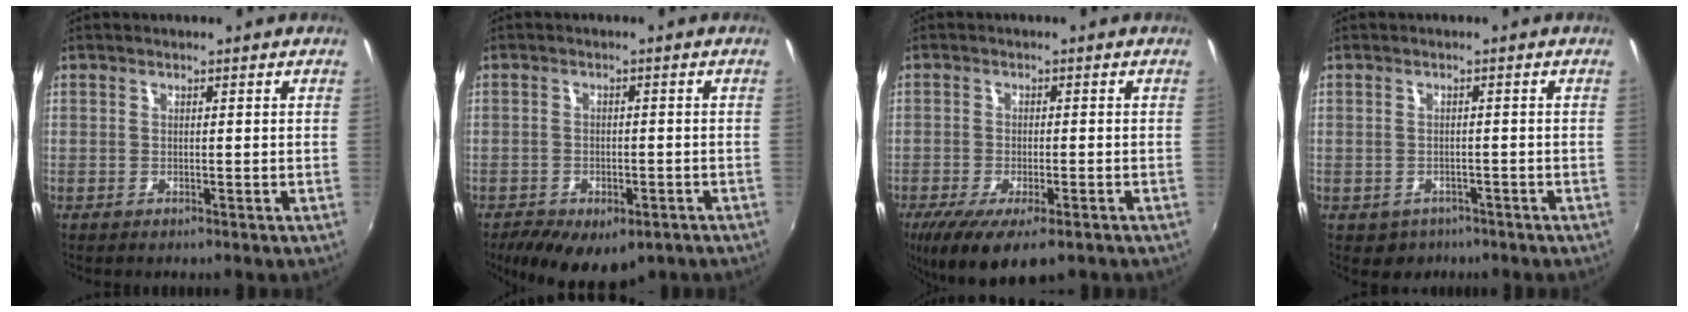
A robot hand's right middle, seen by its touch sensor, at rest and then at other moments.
{"total": 10.9, "force": [-6.8, 5.7, 6.3], "torque": [-0.136, -0.028, -0.095]}
{"total": 11.3, "force": [-7.1, 3.7, 8.0], "torque": [-0.165, -0.045, -0.114]}
{"total": 3.4, "force": [-1.8, 2.8, 0.7], "torque": [-0.024, -0.005, -0.021]}